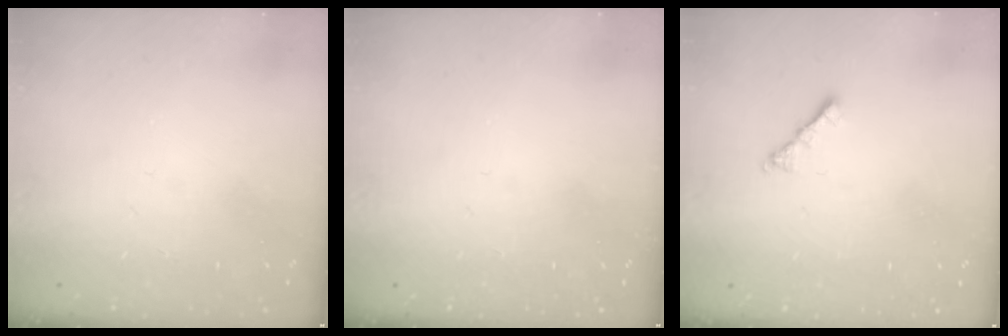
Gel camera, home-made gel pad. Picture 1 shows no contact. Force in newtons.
{"total": 0.0}
{"total": 1.8, "press": 1.8, "slide": 0.5}